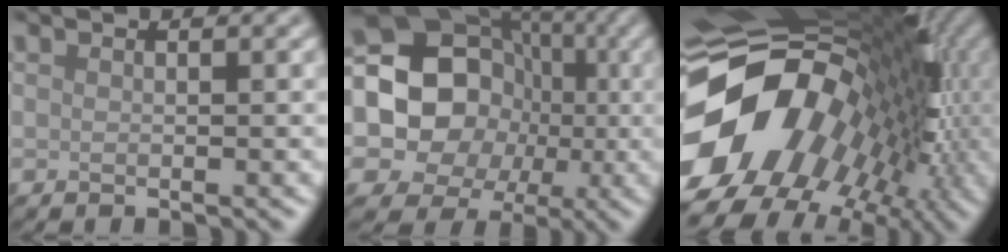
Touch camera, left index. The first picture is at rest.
{"total": 15.5, "force": [-0.5, 13.9, 6.8], "torque": [-0.121, 0.030, -0.042]}
{"total": 17.9, "force": [-2.8, 12.9, 12.1], "torque": [-0.220, -0.017, -0.040]}